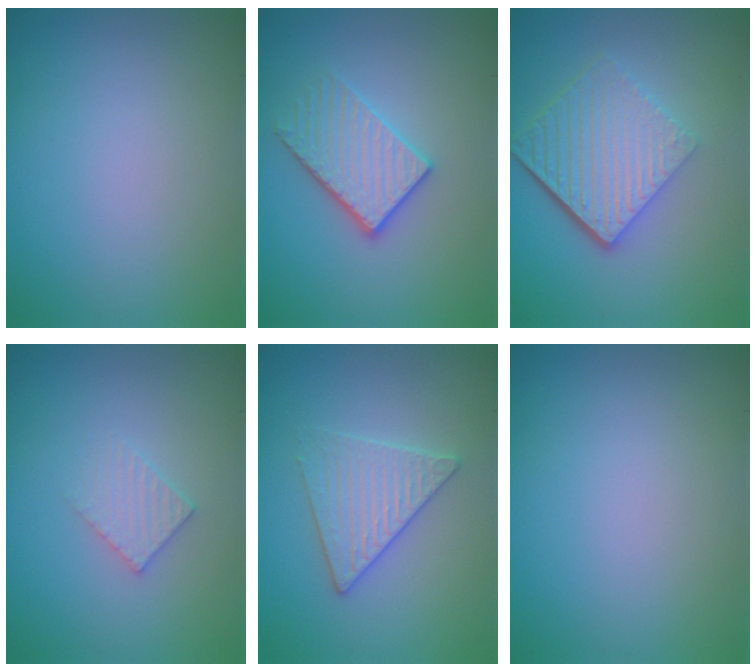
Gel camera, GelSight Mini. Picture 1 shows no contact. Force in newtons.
{"total": 3.4, "press": 3.1, "slide": 1.2}
{"total": 7.0, "press": 4.5, "slide": 5.3}
{"total": 1.9, "press": 1.9, "slide": 0.2}
{"total": 3.2, "press": 3.2, "slide": 0.6}
{"total": 0.0}